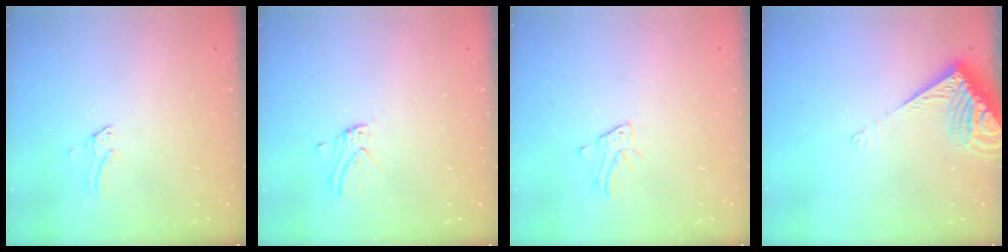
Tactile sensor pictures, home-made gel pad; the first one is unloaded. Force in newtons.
{"total": 2.2, "press": 2.2, "slide": 0.3}
{"total": 2.0, "press": 2.0, "slide": 0.2}
{"total": 8.4, "press": 8.3, "slide": 1.1}